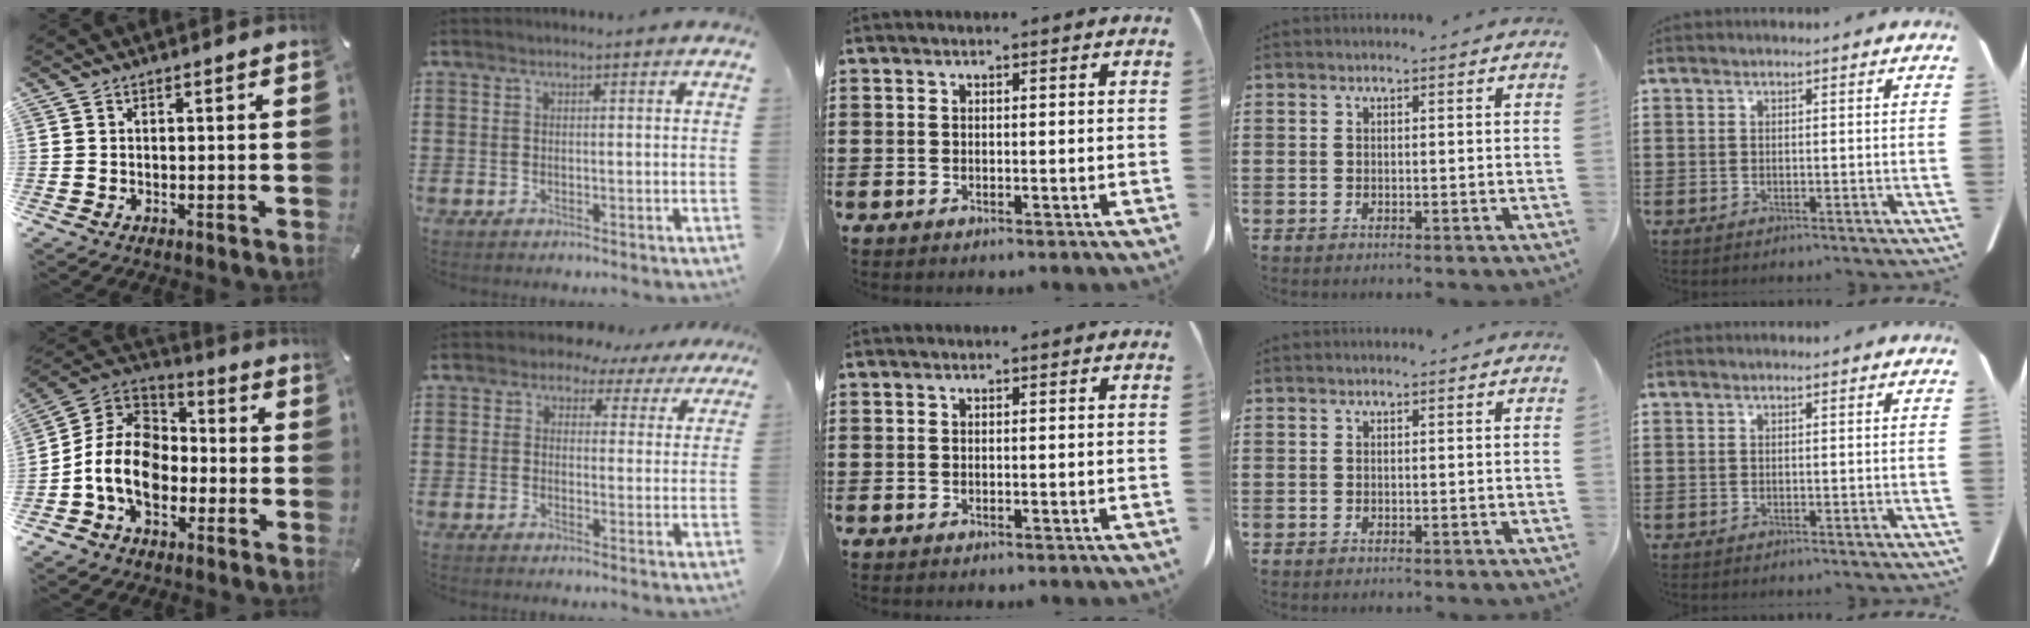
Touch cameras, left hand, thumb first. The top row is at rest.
{"thumb": {"total": 11.9, "force": [-4.8, 8.6, 6.6], "torque": [-0.164, 0.019, -0.095]}, "index": {"total": 3.4, "force": [2.6, 2.1, 0.8], "torque": [-0.023, -0.005, 0.043]}}